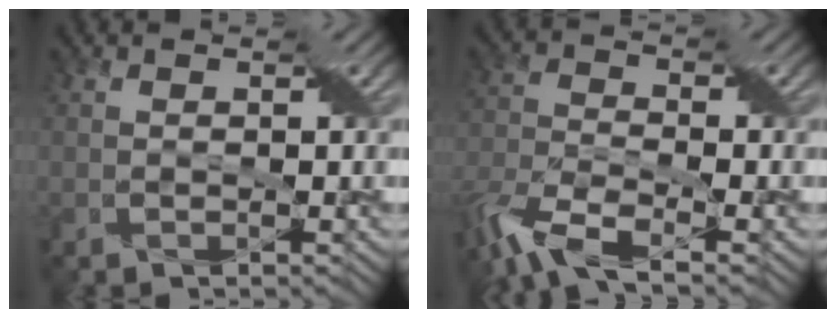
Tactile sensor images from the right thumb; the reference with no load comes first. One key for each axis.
{"total": 8.9, "fx": -6.2, "fy": 2.7, "fz": 5.7, "tx": -0.131, "ty": -0.017, "tz": -0.133}